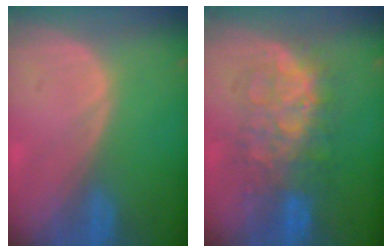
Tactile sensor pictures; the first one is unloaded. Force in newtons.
{"total": 8.3, "press": 8.3, "slide": 0.2}